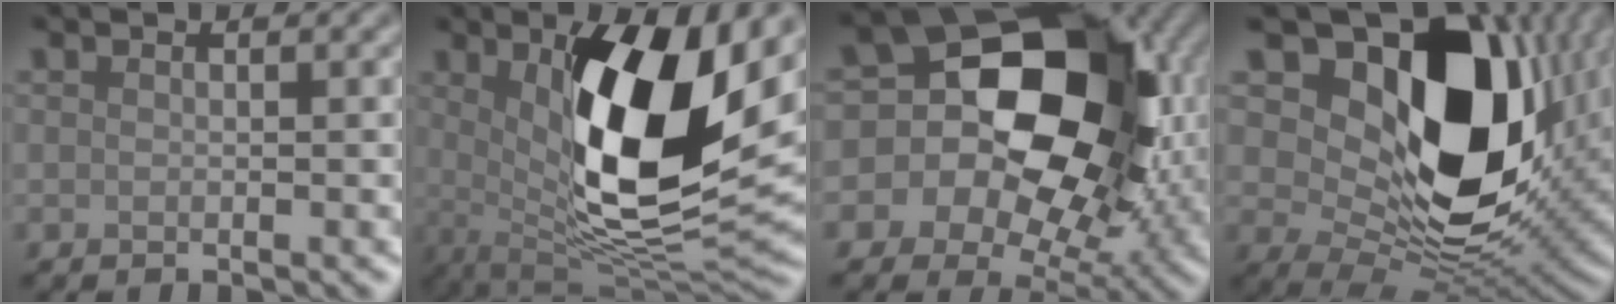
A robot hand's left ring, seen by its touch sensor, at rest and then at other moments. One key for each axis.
{"total": 12.6, "fx": 2.3, "fy": 4.9, "fz": 11.4, "tx": -0.196, "ty": -0.015, "tz": 0.049}
{"total": 18.2, "fx": 1.5, "fy": 13.4, "fz": 12.3, "tx": -0.171, "ty": 0.025, "tz": 0.016}
{"total": 16.5, "fx": 4.3, "fy": 10.5, "fz": 12.0, "tx": -0.184, "ty": -0.002, "tz": 0.084}